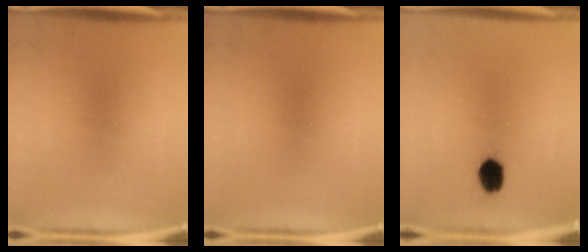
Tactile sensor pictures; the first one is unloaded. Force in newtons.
{"total": 0.0}
{"total": 5.6}